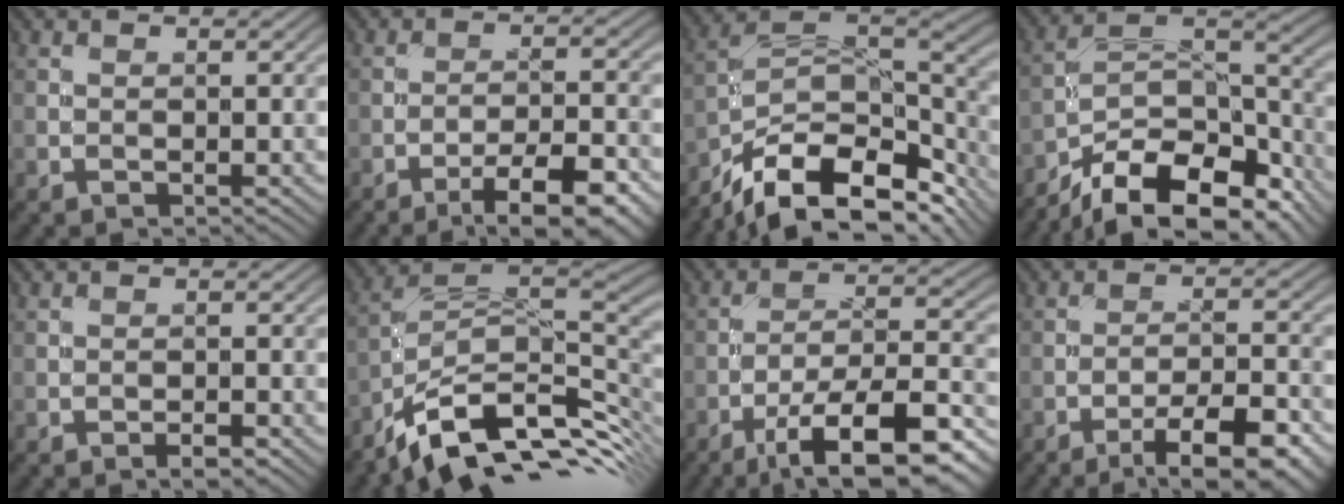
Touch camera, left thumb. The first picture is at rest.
{"total": 8.7, "force": [-5.9, 2.0, 6.1], "torque": [-0.101, 0.004, -0.085]}
{"total": 15.5, "force": [-9.8, 7.4, 9.5], "torque": [-0.190, -0.024, -0.159]}
{"total": 14.9, "force": [-11.1, 6.0, 8.0], "torque": [-0.179, -0.019, -0.170]}
{"total": 1.4, "force": [-1.0, 0.3, 0.9], "torque": [-0.015, 0.001, -0.020]}
{"total": 12.5, "force": [-6.6, 5.5, 9.0], "torque": [-0.177, 0.004, -0.119]}
{"total": 14.6, "force": [-9.3, 4.4, 10.4], "torque": [-0.178, -0.004, -0.146]}
{"total": 9.7, "force": [-6.5, 2.3, 6.8], "torque": [-0.114, -0.001, -0.094]}